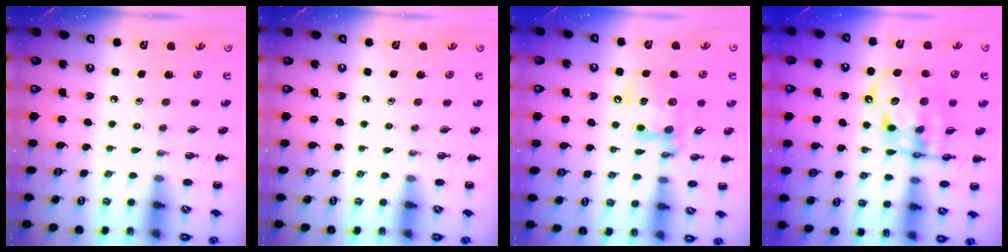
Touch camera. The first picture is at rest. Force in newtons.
{"total": 0.0}
{"total": 14.6, "press": 14.3, "slide": 3.0}
{"total": 13.6, "press": 13.2, "slide": 3.3}